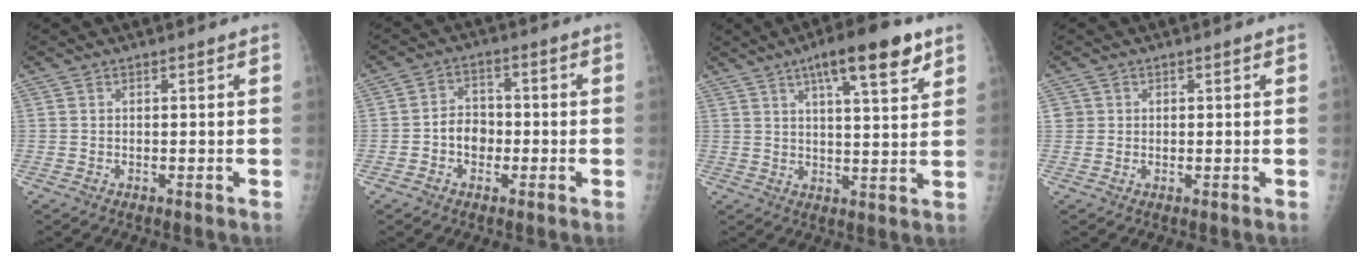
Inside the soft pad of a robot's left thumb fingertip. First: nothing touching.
{"total": 5.3, "force": [-1.4, 4.3, 2.8], "torque": [-0.018, 0.019, -0.033]}
{"total": 12.1, "force": [6.8, 2.9, 9.5], "torque": [-0.128, -0.024, 0.099]}
{"total": 1.5, "force": [0.3, 1.5, 0.0], "torque": [0.016, 0.005, 0.000]}